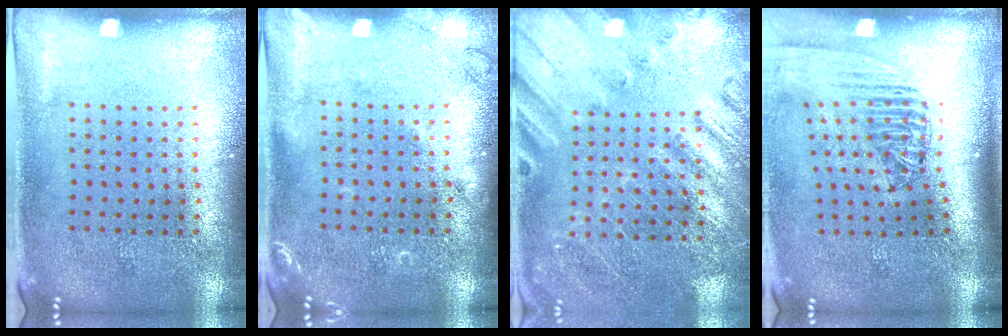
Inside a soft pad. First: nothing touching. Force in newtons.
{"total": 1.5, "press": 1.5, "slide": 0.3}
{"total": 2.3, "press": 2.2, "slide": 0.6}
{"total": 2.4, "press": 1.8, "slide": 1.5}